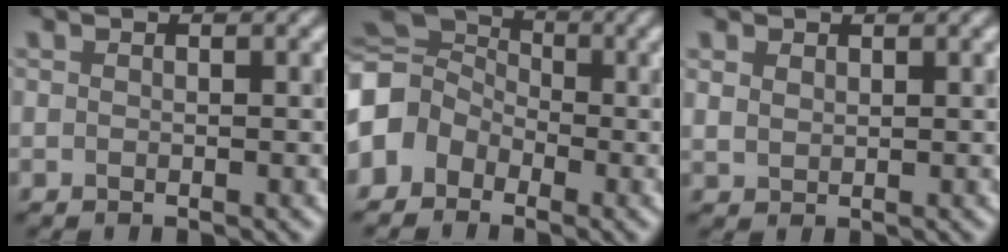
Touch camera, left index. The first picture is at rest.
{"total": 6.6, "force": [-1.7, 5.6, 3.1], "torque": [-0.051, 0.013, -0.050]}
{"total": 1.3, "force": [1.0, 0.7, 0.3], "torque": [-0.009, 0.002, 0.024]}